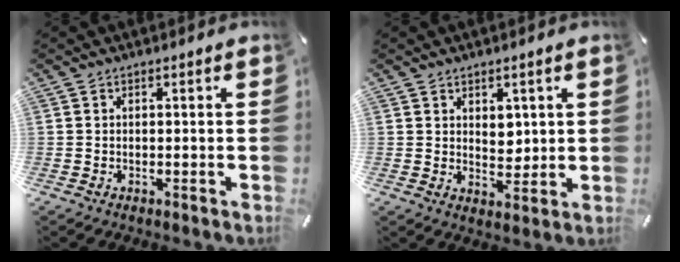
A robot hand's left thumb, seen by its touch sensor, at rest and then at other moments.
{"total": 4.2, "force": [1.9, 3.4, 1.5], "torque": [-0.015, -0.007, 0.031]}